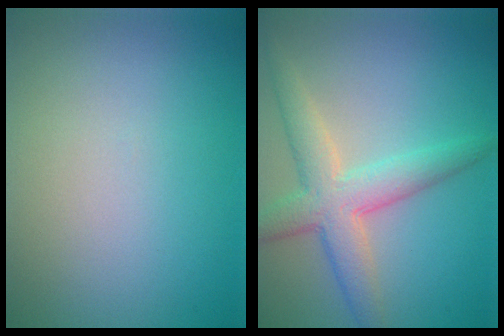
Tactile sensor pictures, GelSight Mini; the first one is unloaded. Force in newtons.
{"total": 5.1, "press": 5.1, "slide": 0.2}